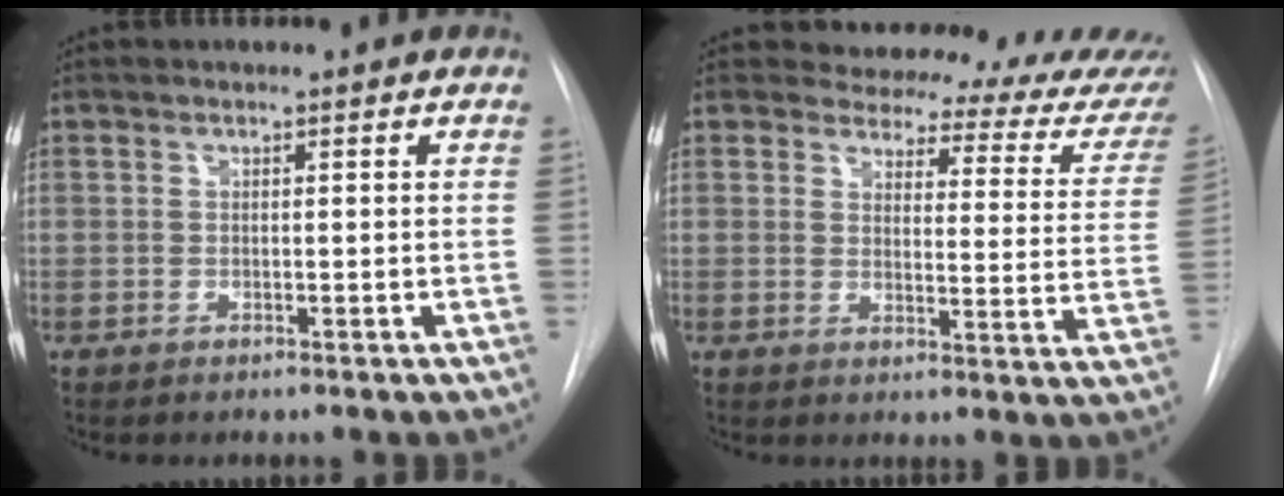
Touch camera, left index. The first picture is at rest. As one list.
[{"total": 17.8, "force": [16.8, 4.3, 4.0], "torque": [-0.017, -0.072, 0.163]}]